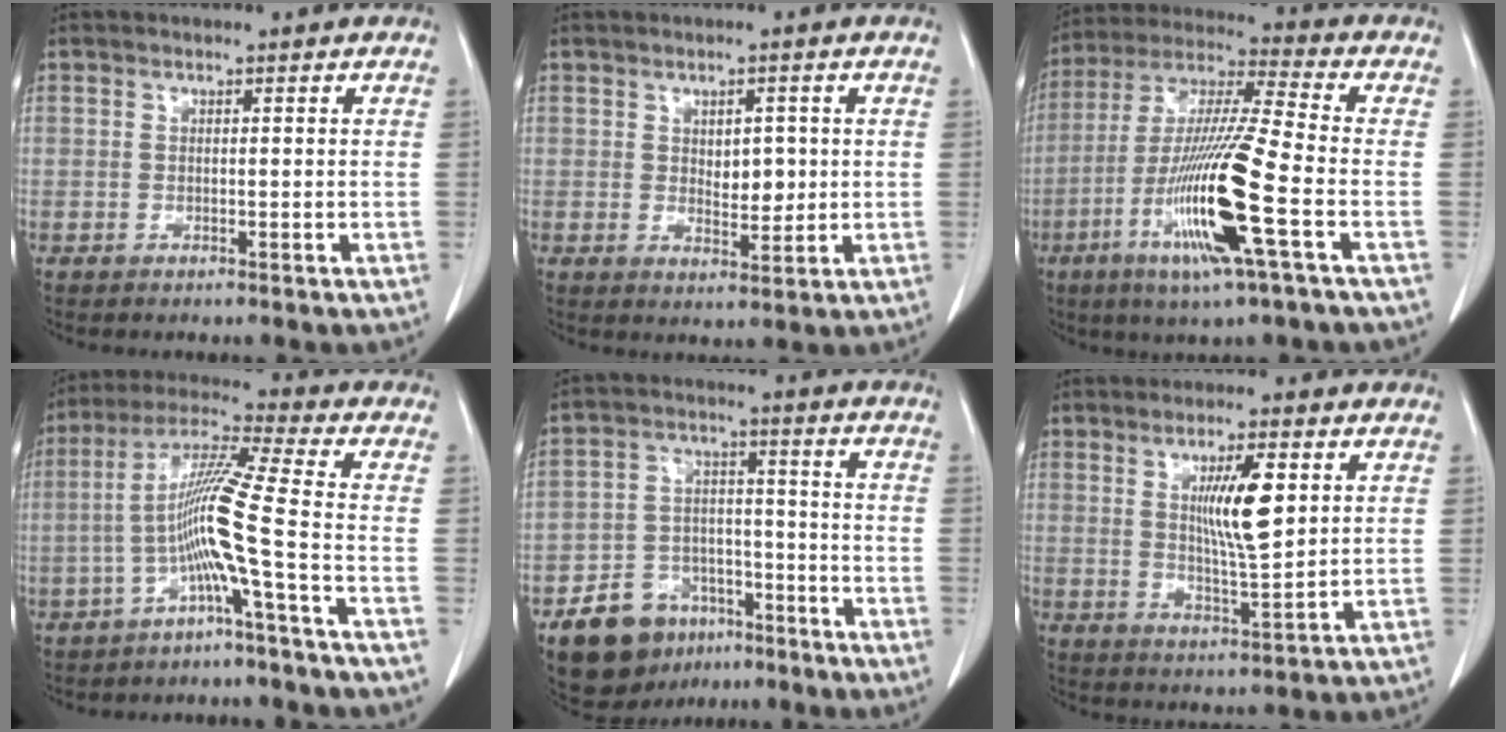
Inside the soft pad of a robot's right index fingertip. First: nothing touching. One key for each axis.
{"total": 3.9, "fx": 0.6, "fy": 2.1, "fz": 3.3, "tx": -0.047, "ty": -0.007, "tz": 0.016}
{"total": 17.2, "fx": -5.9, "fy": -0.2, "fz": 16.2, "tx": -0.332, "ty": -0.022, "tz": -0.116}
{"total": 9.6, "fx": -3.0, "fy": -2.2, "fz": 8.9, "tx": -0.181, "ty": 0.014, "tz": -0.060}
{"total": 10.8, "fx": -6.9, "fy": 7.2, "fz": 4.2, "tx": -0.078, "ty": 0.020, "tz": -0.106}
{"total": 8.4, "fx": 2.4, "fy": 1.1, "fz": 8.0, "tx": -0.137, "ty": -0.008, "tz": 0.043}